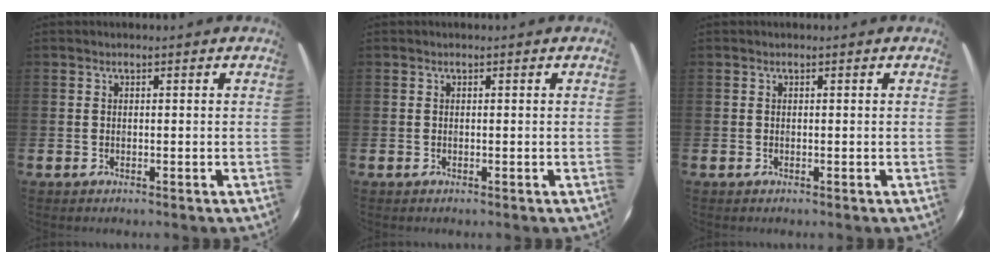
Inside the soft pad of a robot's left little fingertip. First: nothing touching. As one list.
[{"total": 0.0}, {"total": 0.0}]